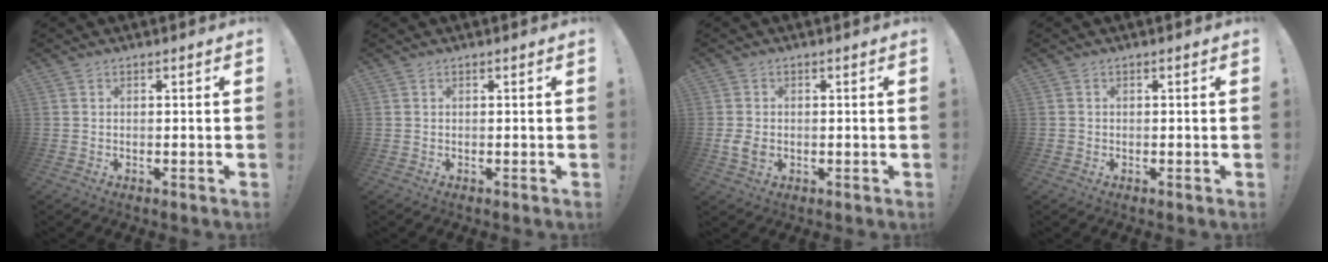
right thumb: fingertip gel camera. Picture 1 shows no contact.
{"total": 0.0}
{"total": 4.0, "force": [-0.8, 2.9, 2.7], "torque": [-0.054, 0.003, -0.013]}
{"total": 0.7, "force": [-0.3, 0.7, 0.1], "torque": [-0.005, 0.004, -0.004]}